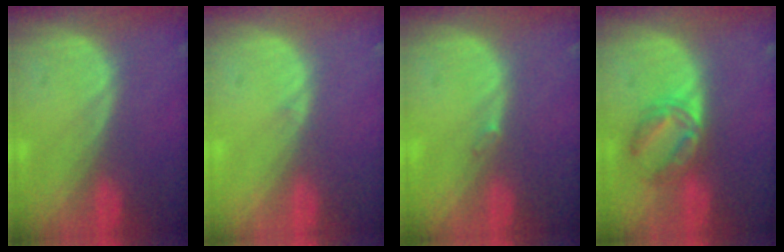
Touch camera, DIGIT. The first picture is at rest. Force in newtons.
{"total": 0.6, "press": 0.2, "slide": 0.5}
{"total": 0.5, "press": 0.5, "slide": 0.1}
{"total": 5.6, "press": 5.5, "slide": 1.0}